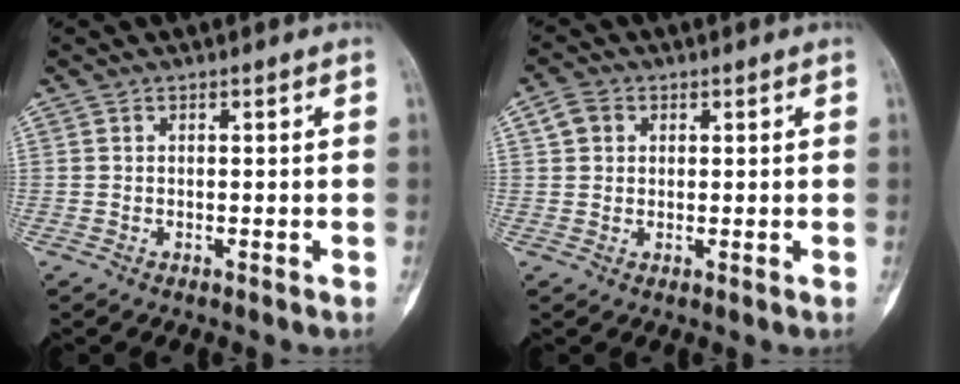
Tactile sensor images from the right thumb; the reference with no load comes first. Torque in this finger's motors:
{"motor_torque": [-0.60, 0.65, 0.16, -0.14, 0.06]}